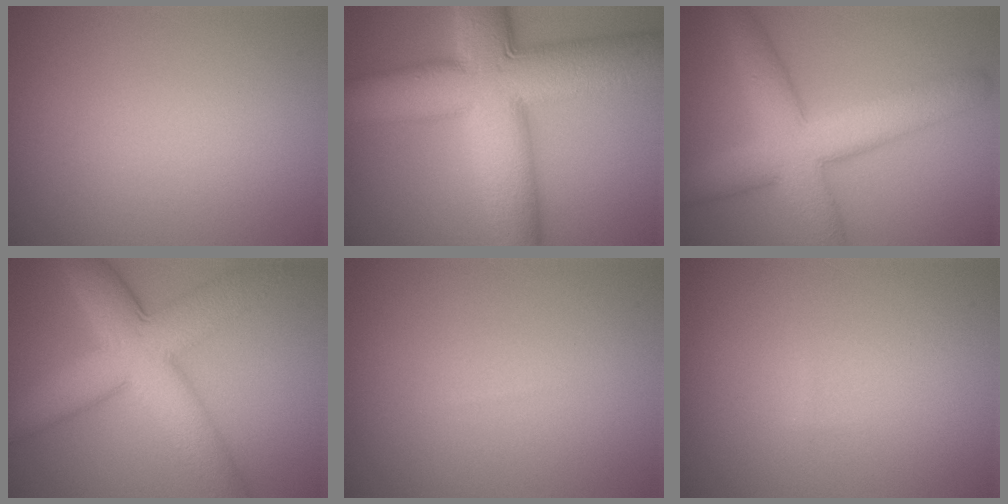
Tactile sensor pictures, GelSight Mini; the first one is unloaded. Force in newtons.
{"total": 13.9, "press": 13.9, "slide": 0.0}
{"total": 7.6, "press": 7.6, "slide": 0.3}
{"total": 9.8, "press": 9.8, "slide": 0.2}
{"total": 0.0}
{"total": 0.0}